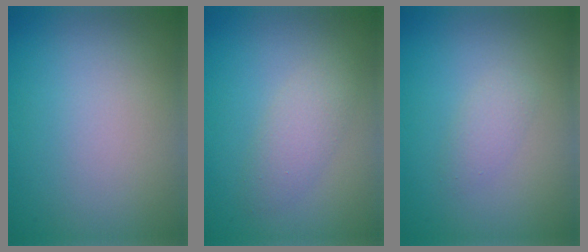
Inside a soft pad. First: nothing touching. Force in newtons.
{"total": 2.4, "press": 2.4, "slide": 0.1}
{"total": 1.3, "press": 1.3, "slide": 0.0}